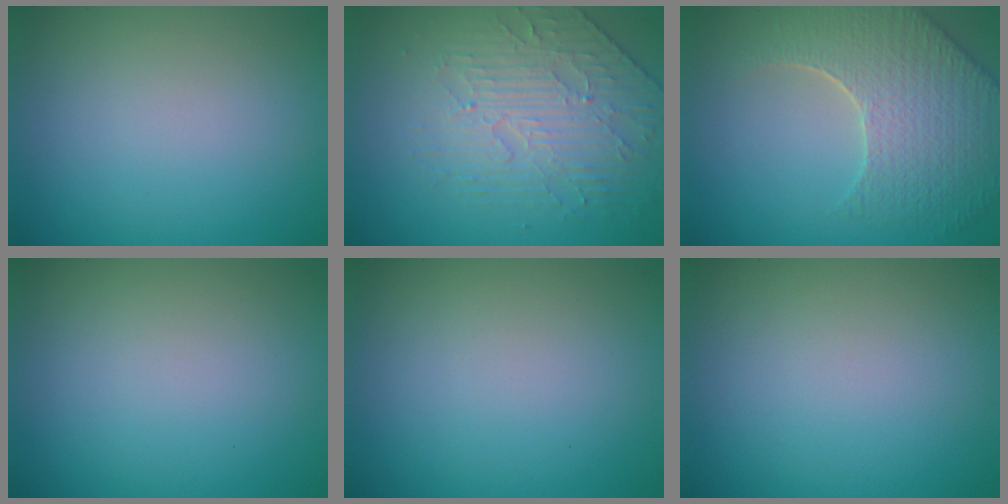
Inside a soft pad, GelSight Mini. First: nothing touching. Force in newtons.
{"total": 3.9, "press": 3.6, "slide": 1.6}
{"total": 7.1, "press": 5.6, "slide": 4.4}
{"total": 0.0}
{"total": 0.0}
{"total": 0.0}